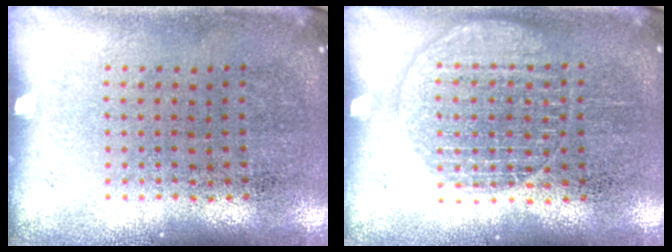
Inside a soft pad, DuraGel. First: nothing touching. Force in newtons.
{"total": 1.4, "press": 1.4, "slide": 0.2}